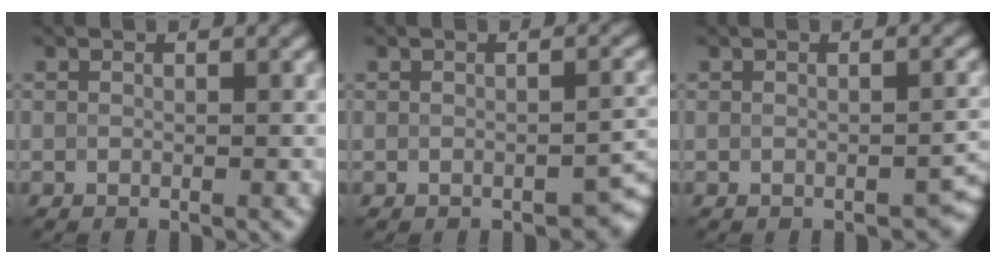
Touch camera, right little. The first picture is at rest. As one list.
[{"total": 2.7, "force": [-1.3, 1.4, 1.8], "torque": [-0.013, 0.003, -0.017]}, {"total": 2.4, "force": [-1.1, 1.4, 1.6], "torque": [-0.011, 0.002, -0.013]}]